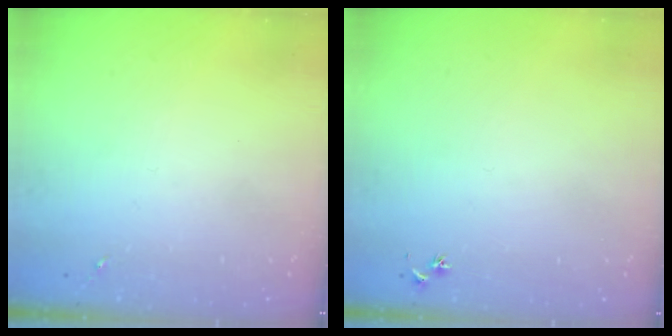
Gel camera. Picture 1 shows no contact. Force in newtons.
{"total": 3.0, "press": 2.9, "slide": 0.3}